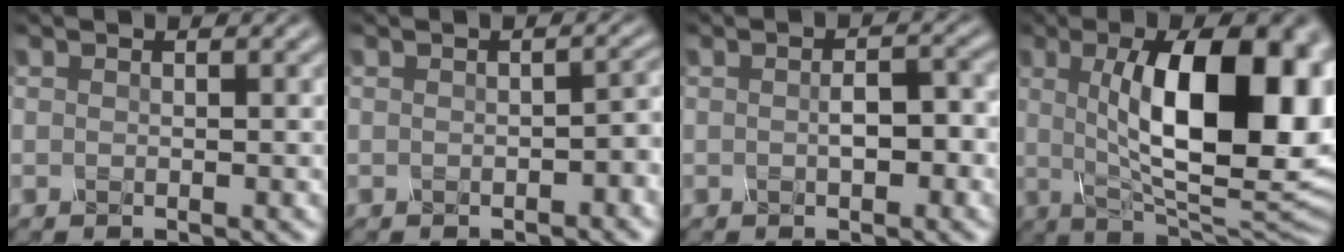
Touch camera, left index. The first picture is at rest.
{"total": 1.9, "force": [-0.6, 1.0, 1.5], "torque": [-0.020, 0.000, -0.007]}
{"total": 2.7, "force": [-0.4, 1.3, 2.4], "torque": [-0.034, 0.002, -0.008]}
{"total": 15.2, "force": [2.2, 5.8, 13.9], "torque": [-0.176, 0.009, 0.026]}